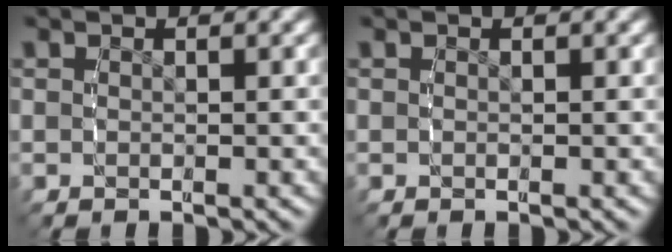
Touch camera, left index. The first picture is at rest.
{"total": 0.0}